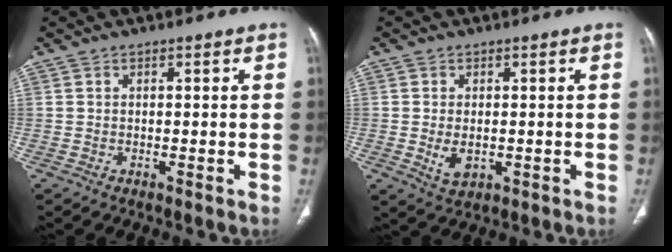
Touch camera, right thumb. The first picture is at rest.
{"total": 4.0, "force": [-0.5, 2.6, 3.1], "torque": [-0.052, -0.008, 0.000]}